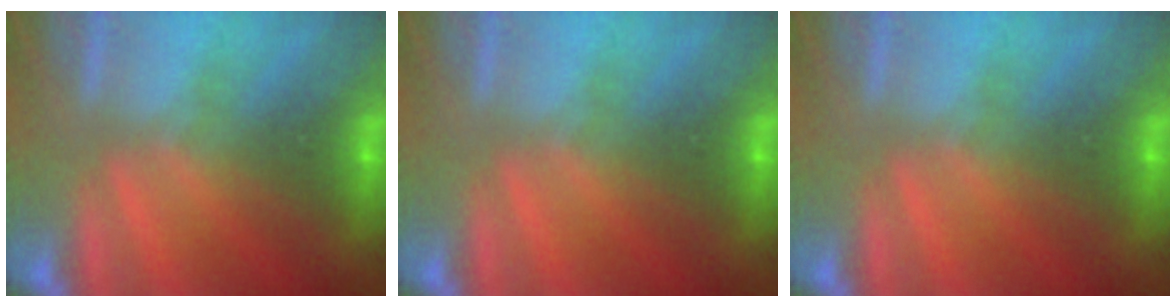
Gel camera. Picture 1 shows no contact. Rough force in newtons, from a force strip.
{"total": 0.0}
{"total": 0.0}